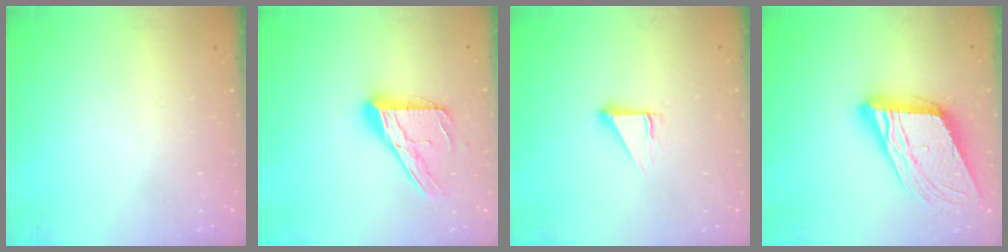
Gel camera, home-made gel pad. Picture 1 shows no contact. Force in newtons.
{"total": 15.7, "press": 15.7, "slide": 1.5}
{"total": 2.9, "press": 2.8, "slide": 0.2}
{"total": 18.1, "press": 17.7, "slide": 3.6}